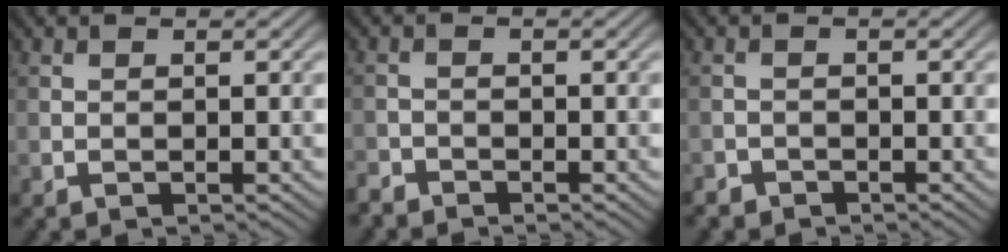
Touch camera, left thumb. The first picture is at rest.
{"total": 1.8, "force": [-1.7, 0.4, 0.2], "torque": [-0.006, -0.005, -0.042]}
{"total": 1.6, "force": [-1.5, 0.7, 0.2], "torque": [-0.002, -0.002, -0.031]}